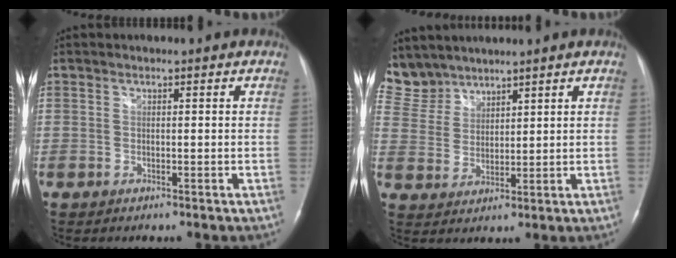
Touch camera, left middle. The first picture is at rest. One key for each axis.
{"total": 7.9, "fx": 7.2, "fy": 3.2, "fz": 0.0, "tx": -0.010, "ty": 0.010, "tz": 0.160}